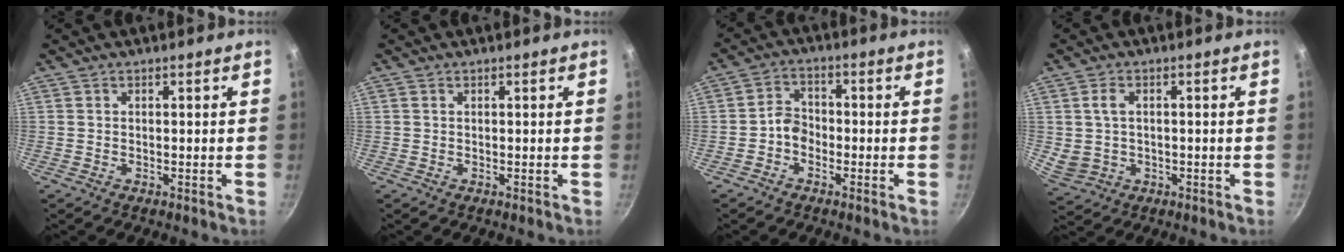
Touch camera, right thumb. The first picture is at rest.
{"total": 0.0}
{"total": 4.0, "force": [-1.8, 3.1, 1.9], "torque": [-0.013, 0.026, -0.039]}
{"total": 4.7, "force": [0.4, 3.7, 2.9], "torque": [-0.044, 0.000, 0.021]}